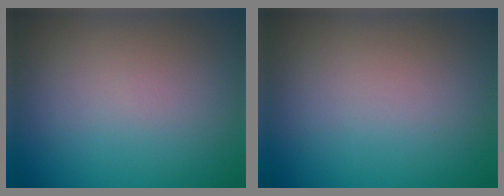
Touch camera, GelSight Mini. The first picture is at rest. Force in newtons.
{"total": 0.0}